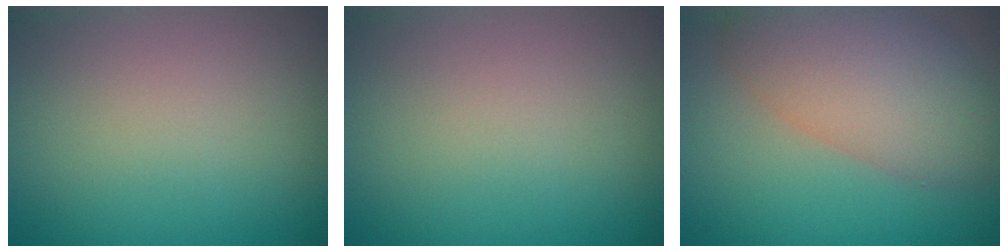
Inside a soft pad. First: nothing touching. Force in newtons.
{"total": 0.0}
{"total": 7.4, "press": 7.4, "slide": 0.6}